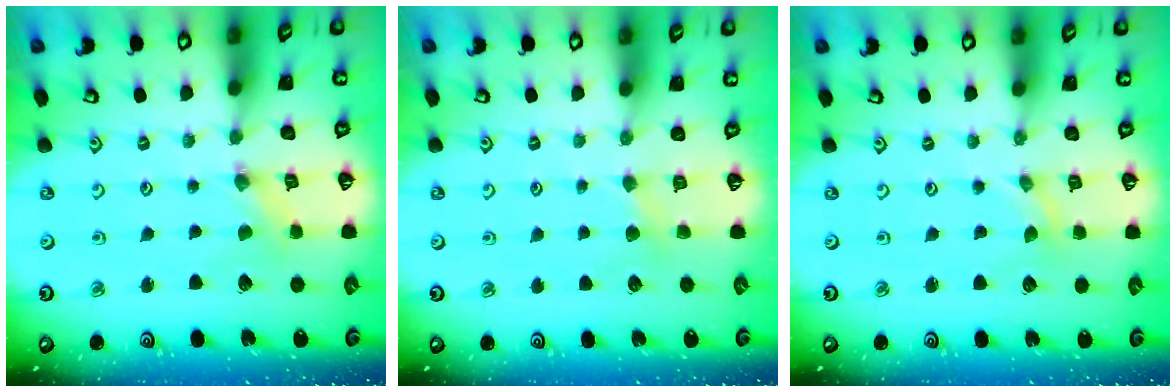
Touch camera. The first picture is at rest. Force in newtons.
{"total": 3.0, "press": 3.0, "slide": 0.5}
{"total": 0.0}